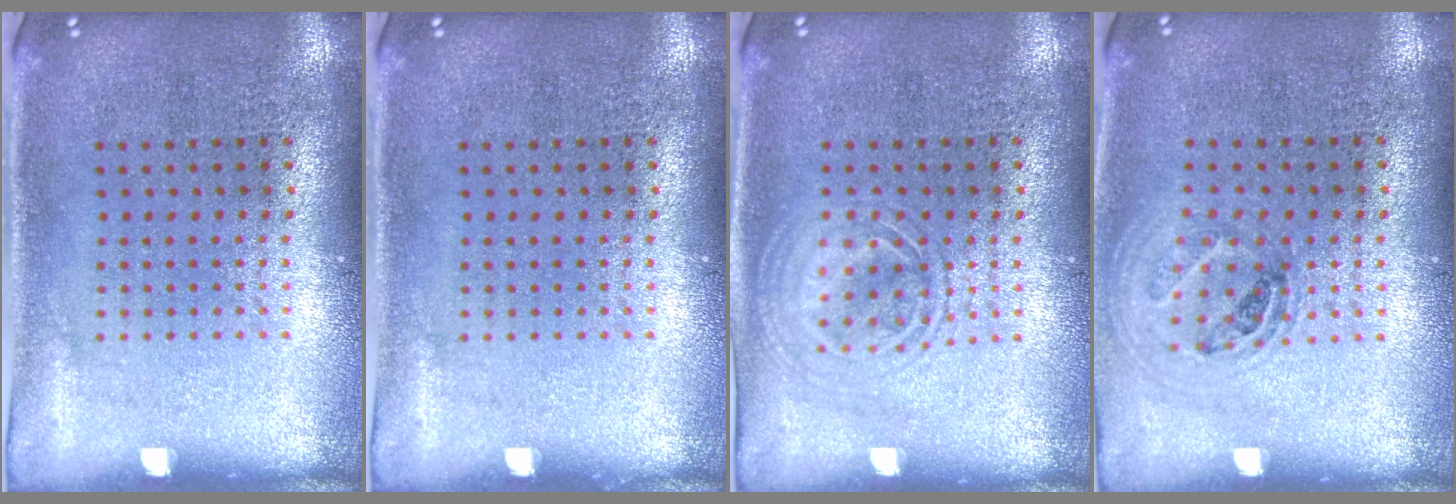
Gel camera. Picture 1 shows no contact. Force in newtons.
{"total": 0.0}
{"total": 1.3, "press": 1.3, "slide": 0.2}
{"total": 1.1, "press": 1.0, "slide": 0.4}